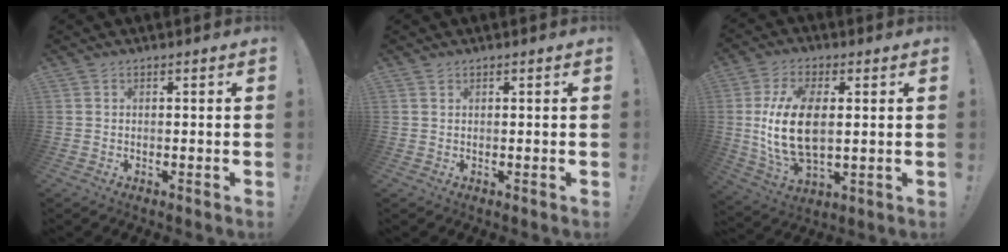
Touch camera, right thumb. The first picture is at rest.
{"total": 0.6, "force": [0.4, 0.4, 0.1], "torque": [0.006, -0.004, 0.006]}
{"total": 16.5, "force": [1.3, 9.3, 13.6], "torque": [-0.263, -0.008, 0.023]}